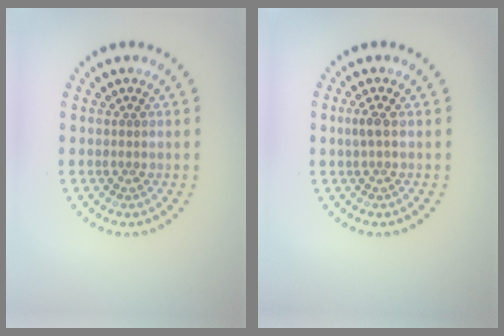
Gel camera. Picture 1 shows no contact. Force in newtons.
{"total": 1.0, "press": 0.9, "slide": 0.4}